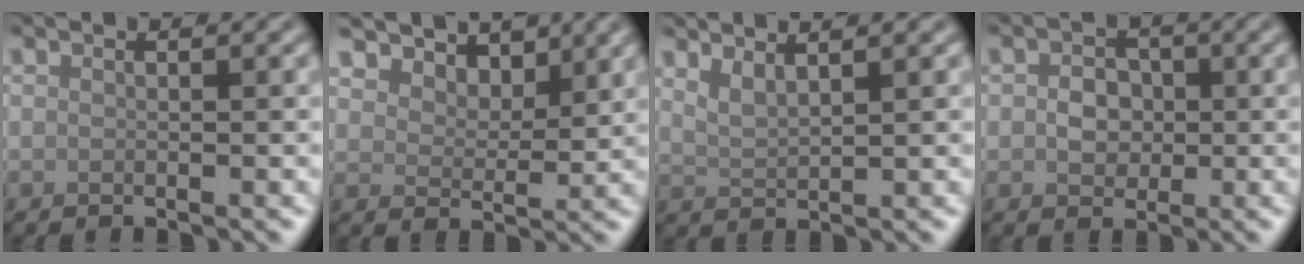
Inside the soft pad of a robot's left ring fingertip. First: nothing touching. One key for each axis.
{"total": 4.9, "fx": 3.3, "fy": 2.8, "fz": 2.3, "tx": -0.055, "ty": -0.022, "tz": 0.047}
{"total": 1.6, "fx": 1.0, "fy": 0.5, "fz": 1.2, "tx": -0.020, "ty": -0.003, "tz": 0.018}
{"total": 2.6, "fx": -0.9, "fy": 2.0, "fz": 1.4, "tx": -0.021, "ty": -0.004, "tz": -0.025}